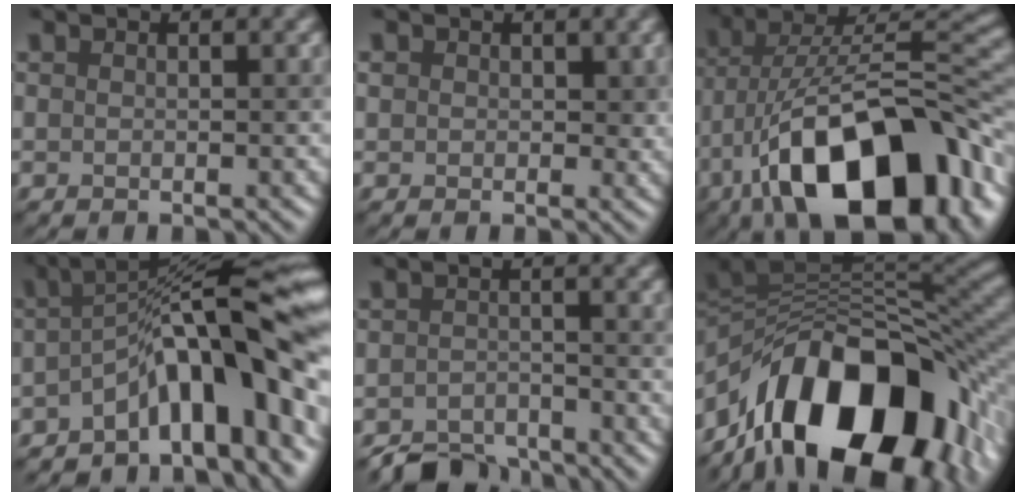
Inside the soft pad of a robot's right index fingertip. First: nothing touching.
{"total": 2.0, "force": [0.6, 1.7, 0.9], "torque": [-0.014, -0.002, 0.010]}
{"total": 16.4, "force": [-7.4, 7.6, 12.6], "torque": [-0.192, 0.023, -0.125]}
{"total": 12.3, "force": [-3.7, 3.5, 11.2], "torque": [-0.148, 0.024, -0.067]}
{"total": 3.8, "force": [-3.5, 1.1, 0.9], "torque": [-0.011, -0.003, -0.069]}
{"total": 15.9, "force": [-7.1, 8.5, 11.5], "torque": [-0.174, 0.021, -0.115]}